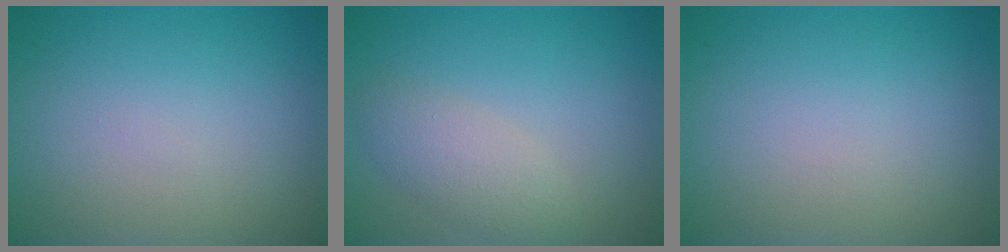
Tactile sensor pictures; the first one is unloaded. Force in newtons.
{"total": 2.8, "press": 2.8, "slide": 0.1}
{"total": 0.0}